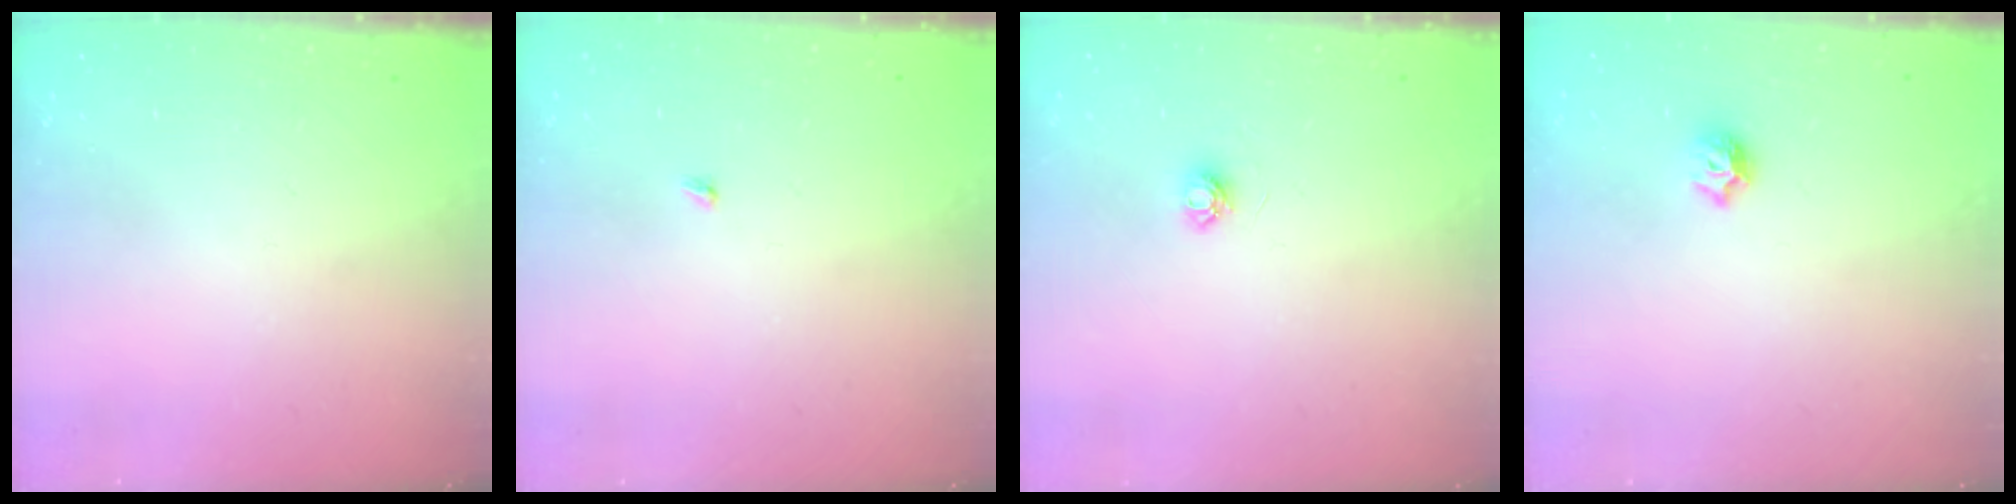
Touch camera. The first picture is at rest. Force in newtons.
{"total": 1.9, "press": 1.9, "slide": 0.3}
{"total": 4.7, "press": 4.6, "slide": 0.6}
{"total": 6.5, "press": 6.5, "slide": 0.7}